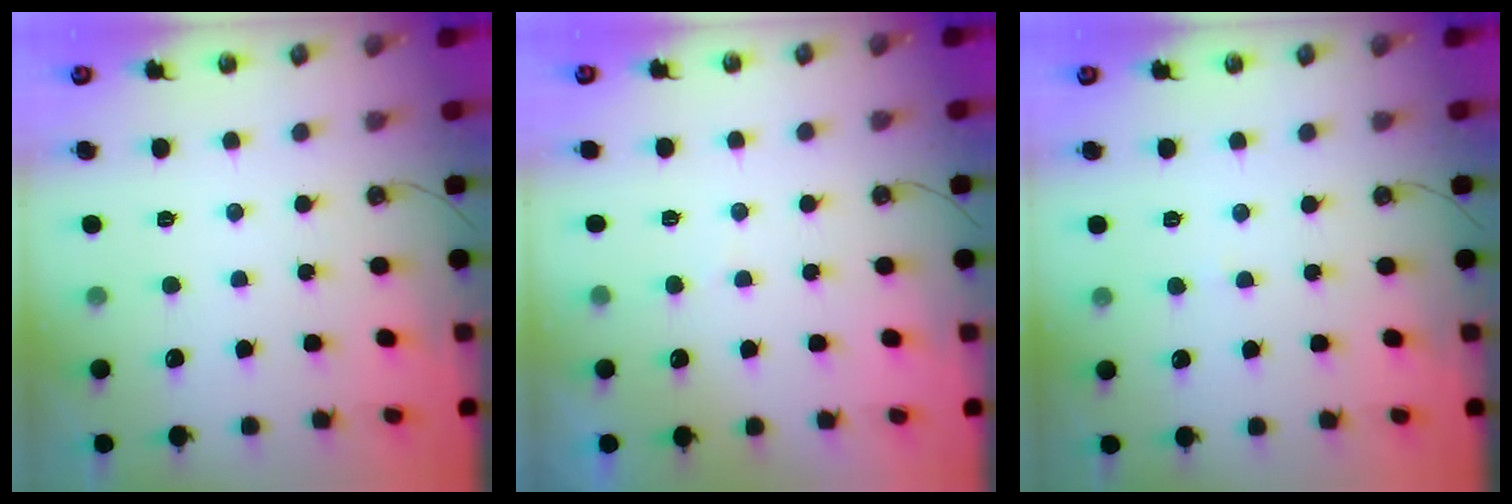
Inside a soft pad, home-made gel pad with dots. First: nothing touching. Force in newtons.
{"total": 2.8, "press": 2.7, "slide": 0.3}
{"total": 4.1, "press": 4.0, "slide": 0.4}